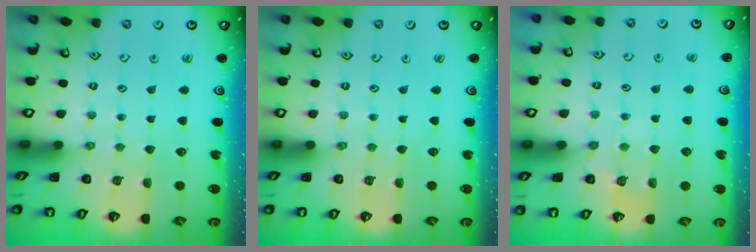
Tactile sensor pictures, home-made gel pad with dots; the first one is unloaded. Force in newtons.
{"total": 0.0}
{"total": 5.6, "press": 5.5, "slide": 0.8}